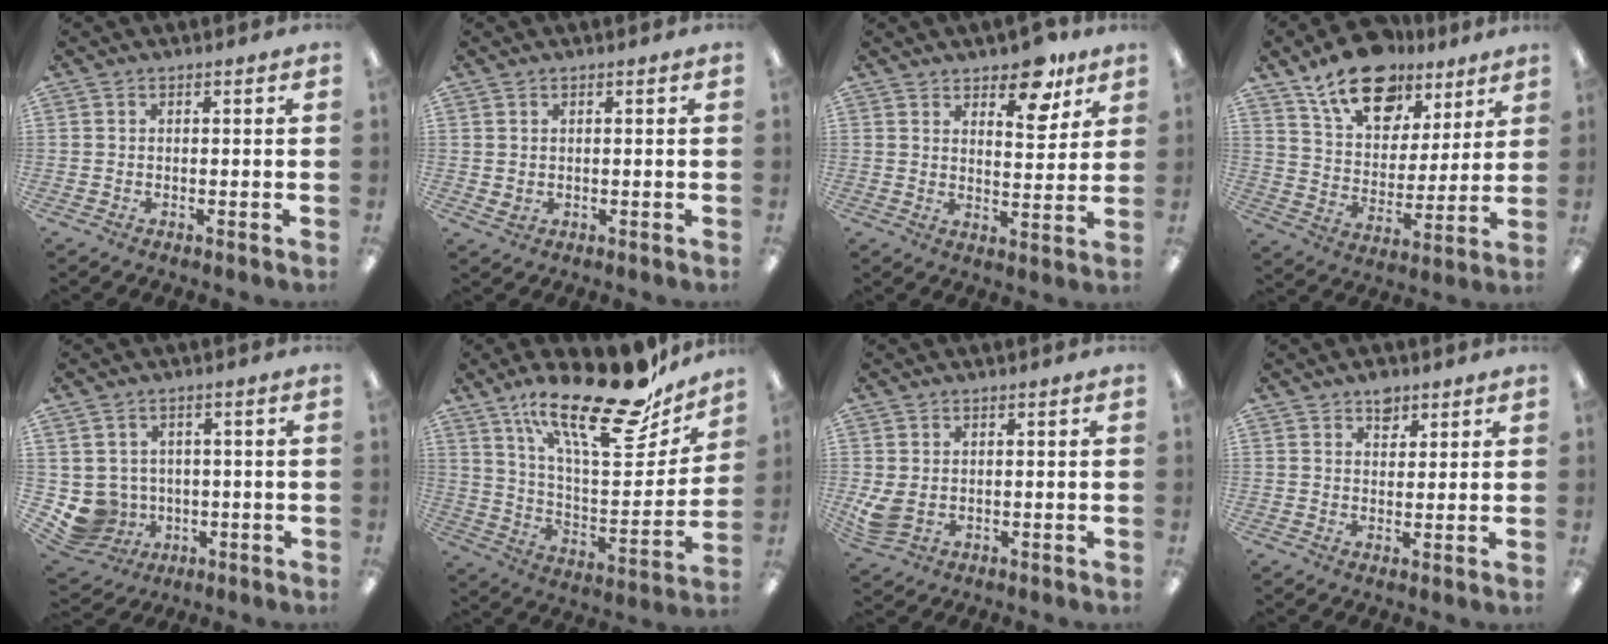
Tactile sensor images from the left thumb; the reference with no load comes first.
{"total": 1.1, "force": [0.6, 0.8, 0.5], "torque": [-0.005, 0.000, 0.009]}
{"total": 9.5, "force": [7.0, 4.2, 4.8], "torque": [-0.043, -0.042, 0.118]}
{"total": 17.1, "force": [11.8, 9.6, 7.9], "torque": [-0.133, -0.064, 0.212]}
{"total": 6.3, "force": [-0.5, 6.2, 0.9], "torque": [-0.059, -0.008, -0.002]}
{"total": 26.7, "force": [18.6, 8.6, 17.1], "torque": [-0.256, -0.118, 0.308]}
{"total": 4.3, "force": [0.5, 3.1, 2.9], "torque": [-0.059, -0.010, 0.006]}
{"total": 4.1, "force": [2.9, 2.4, 1.6], "torque": [-0.007, -0.013, 0.048]}